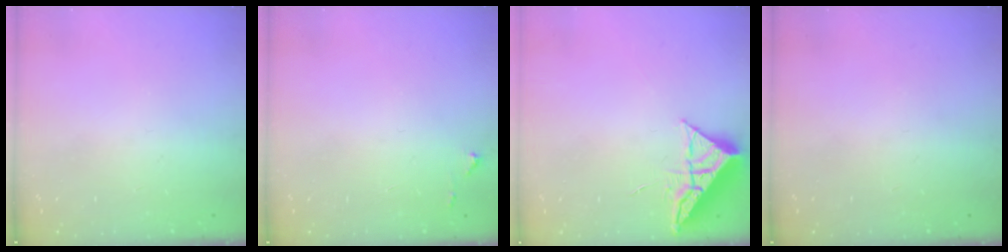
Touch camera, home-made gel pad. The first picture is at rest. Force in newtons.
{"total": 4.3, "press": 4.2, "slide": 0.7}
{"total": 6.6, "press": 6.6, "slide": 0.3}
{"total": 0.0}